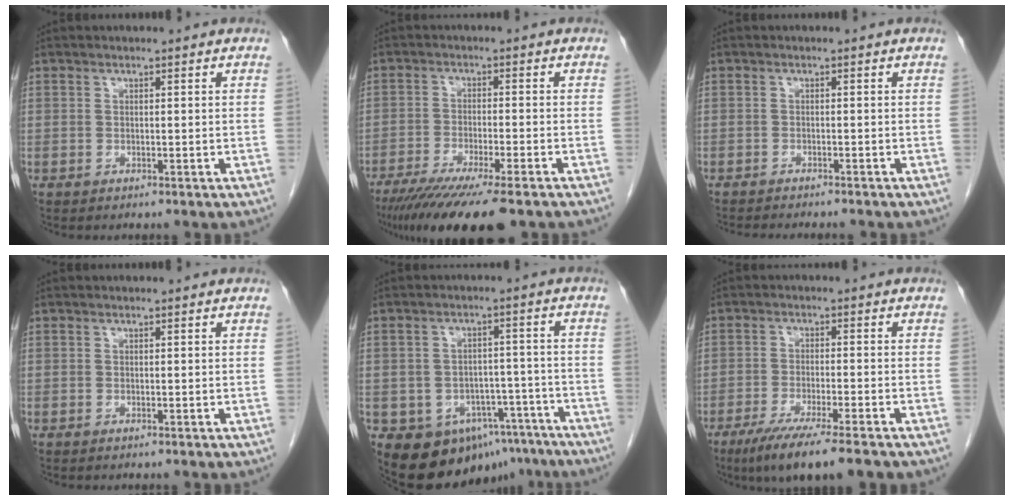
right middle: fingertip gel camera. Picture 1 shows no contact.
{"total": 14.1, "force": [-11.0, 1.1, 8.8], "torque": [-0.138, -0.038, -0.173]}
{"total": 7.9, "force": [-7.2, 1.3, 3.2], "torque": [-0.037, -0.009, -0.095]}
{"total": 0.0}
{"total": 13.3, "force": [-8.8, 8.6, 5.2], "torque": [-0.064, 0.032, -0.113]}
{"total": 10.2, "force": [-7.5, 0.5, 6.9], "torque": [-0.107, -0.025, -0.120]}